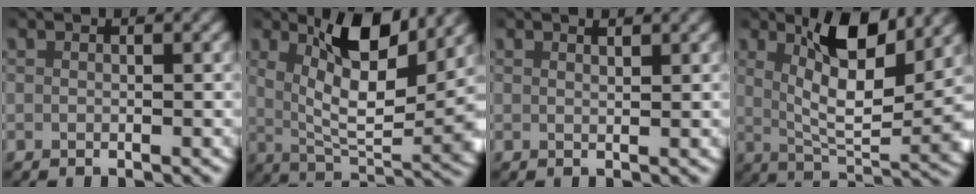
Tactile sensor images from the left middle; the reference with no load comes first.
{"total": 10.0, "force": [3.2, 3.9, 8.7], "torque": [-0.138, -0.012, 0.057]}
{"total": 0.9, "force": [0.9, -0.1, 0.4], "torque": [-0.004, -0.004, 0.015]}
{"total": 9.2, "force": [3.1, 3.1, 8.1], "torque": [-0.128, -0.012, 0.053]}